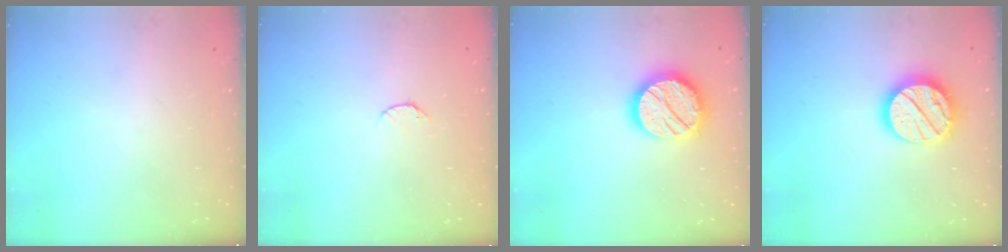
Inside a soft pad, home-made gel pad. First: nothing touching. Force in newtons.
{"total": 5.6, "press": 5.5, "slide": 0.6}
{"total": 17.3, "press": 17.3, "slide": 1.1}
{"total": 17.5, "press": 17.4, "slide": 1.4}